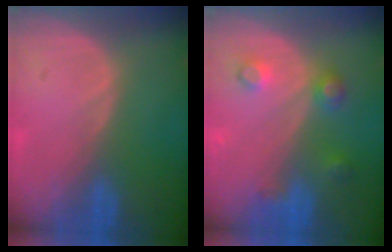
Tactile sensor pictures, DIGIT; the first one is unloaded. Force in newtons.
{"total": 3.9, "press": 3.9, "slide": 0.1}